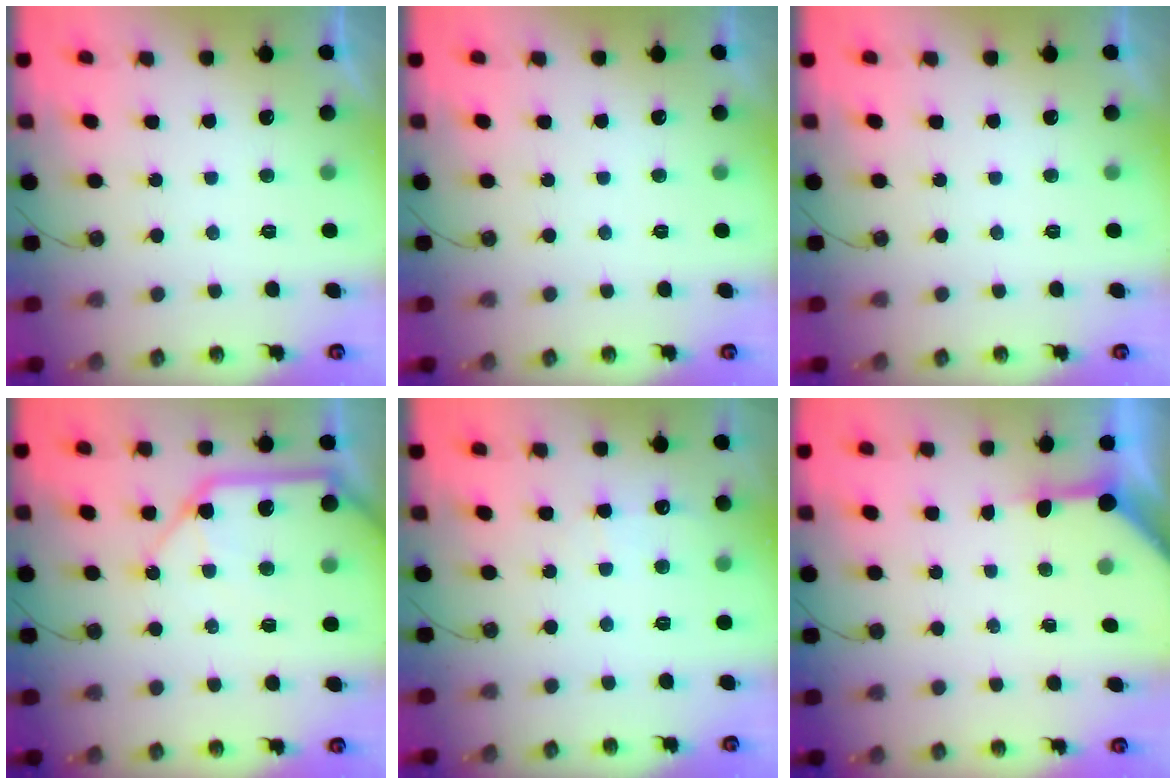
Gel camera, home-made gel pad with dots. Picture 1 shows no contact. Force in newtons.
{"total": 0.0}
{"total": 0.0}
{"total": 13.5, "press": 13.4, "slide": 1.7}
{"total": 5.3, "press": 5.3, "slide": 0.6}
{"total": 5.8, "press": 5.7, "slide": 0.5}